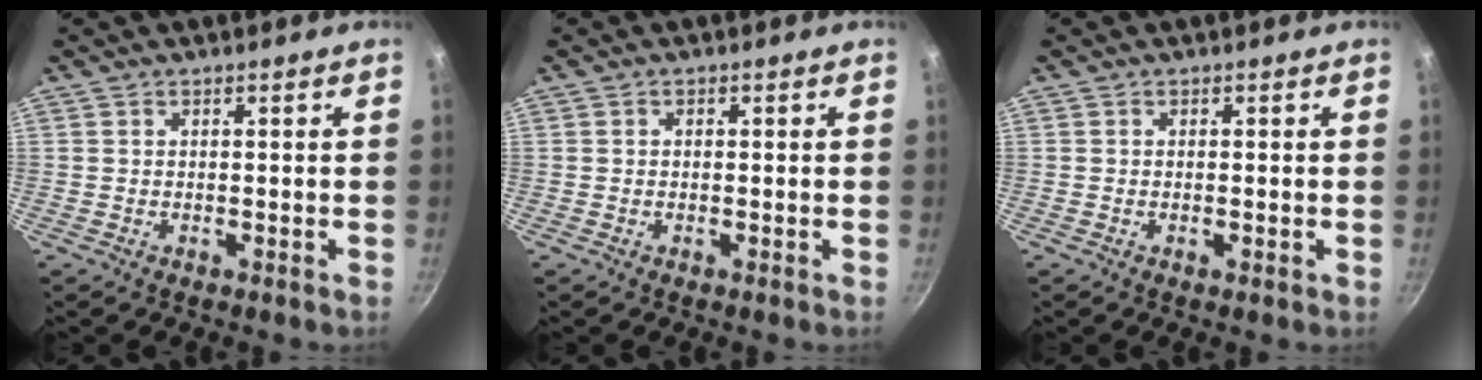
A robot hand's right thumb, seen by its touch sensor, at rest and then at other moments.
{"total": 0.5, "force": [-0.1, 0.5, 0.2], "torque": [-0.004, 0.004, -0.001]}
{"total": 0.7, "force": [-0.1, 0.2, 0.7], "torque": [-0.012, 0.000, -0.003]}